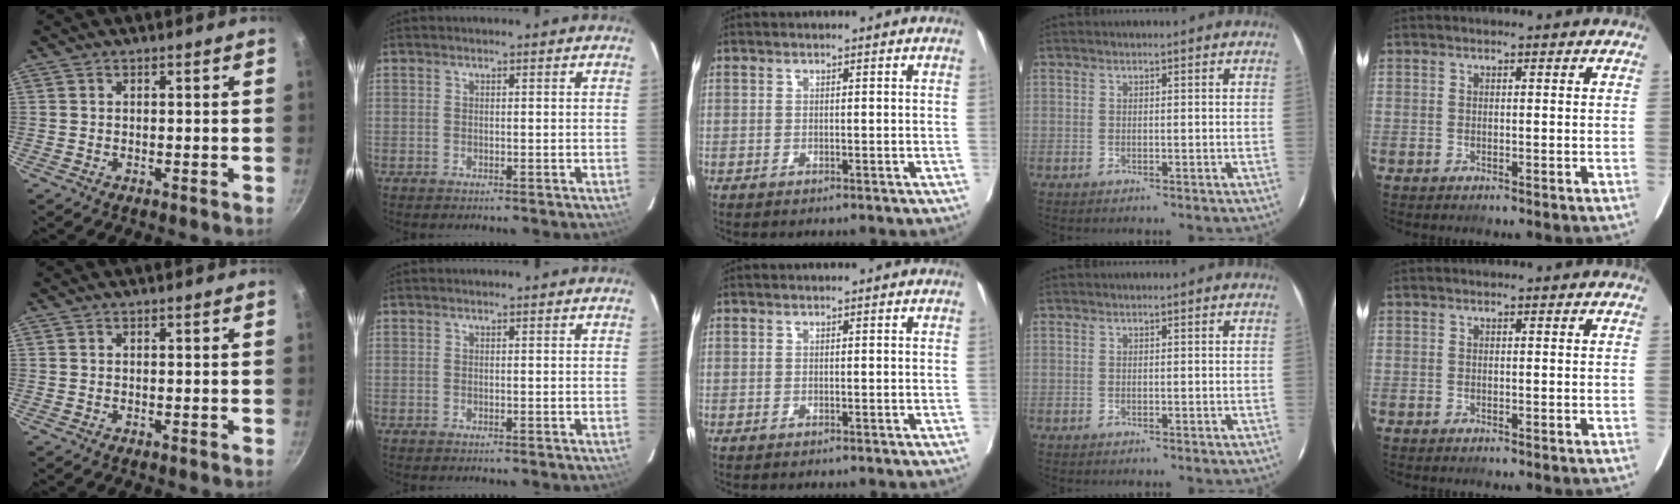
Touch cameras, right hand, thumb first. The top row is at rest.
{}